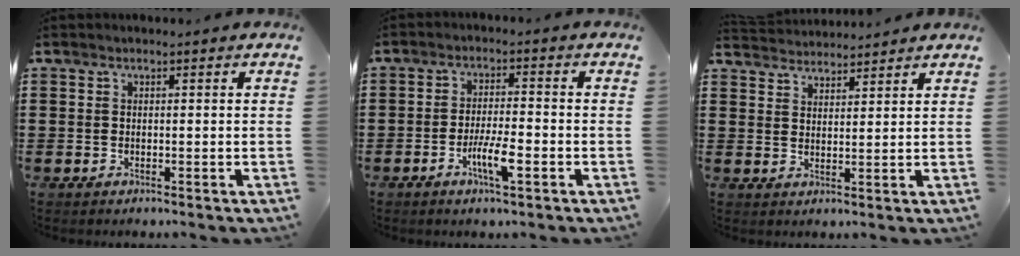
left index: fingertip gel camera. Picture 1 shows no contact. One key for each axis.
{"total": 5.4, "fx": -2.2, "fy": 1.1, "fz": 4.8, "tx": -0.091, "ty": -0.001, "tz": -0.041}
{"total": 3.4, "fx": 3.4, "fy": 0.2, "fz": -0.2, "tx": -0.009, "ty": -0.011, "tz": 0.064}